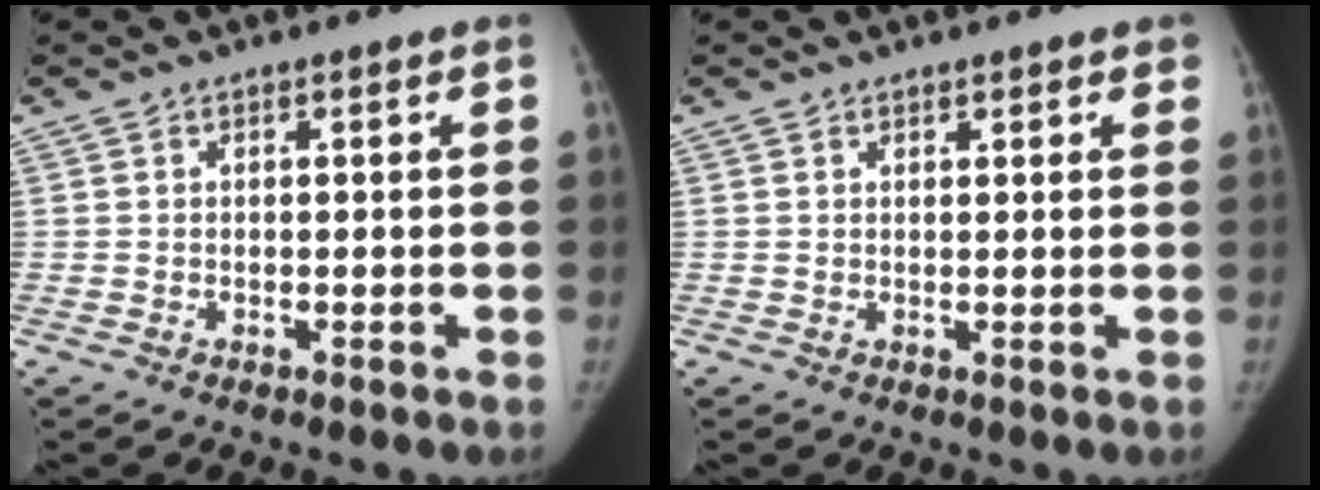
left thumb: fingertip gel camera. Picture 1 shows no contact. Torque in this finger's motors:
{"motor_torque": [-0.36, -0.26, -0.07, -0.06, -0.06]}